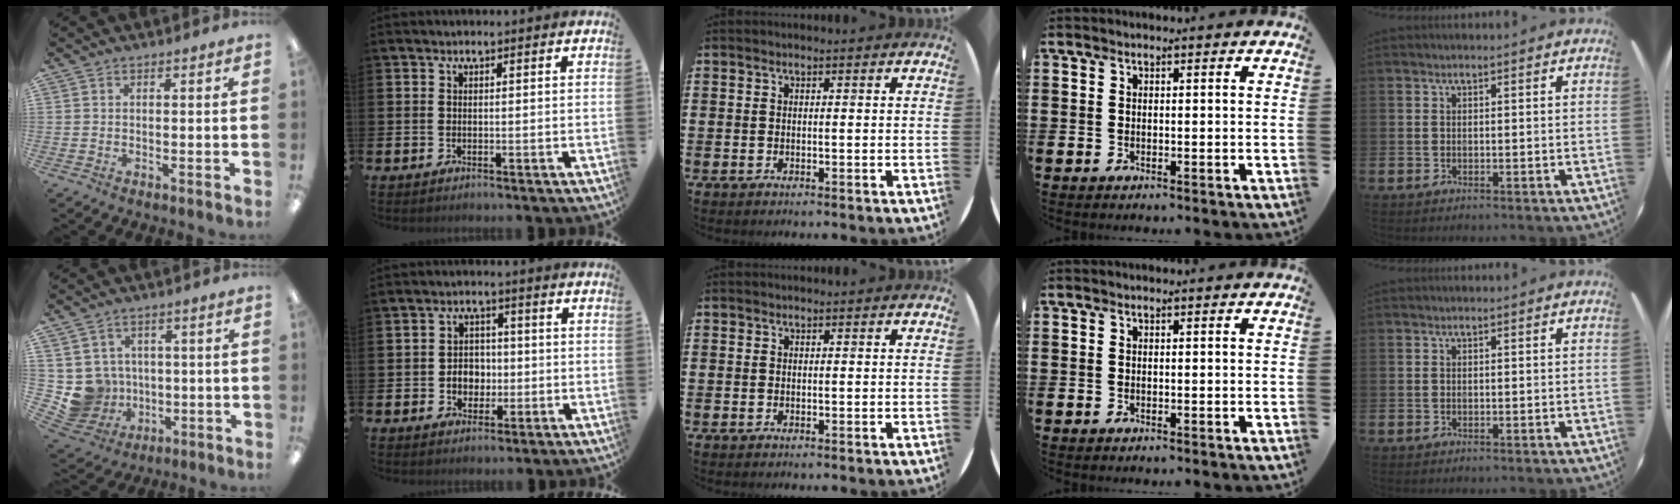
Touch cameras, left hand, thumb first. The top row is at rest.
{"thumb": {"total": 8.0, "force": [0.0, 8.0, 1.0], "torque": [-0.066, -0.006, 0.013]}, "index": {"total": 3.7, "force": [-0.6, 3.2, 1.7], "torque": [-0.025, 0.002, -0.020]}}